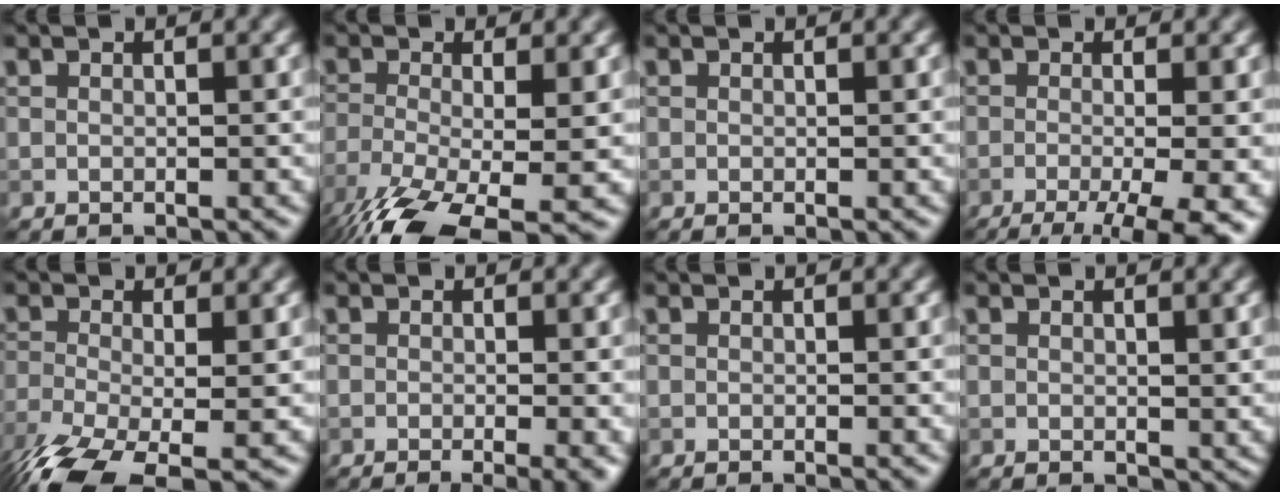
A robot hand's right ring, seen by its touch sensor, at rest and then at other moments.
{"total": 10.5, "force": [-5.8, 3.5, 7.9], "torque": [-0.165, -0.039, -0.100]}
{"total": 0.0}
{"total": 9.9, "force": [-3.7, 3.6, 8.4], "torque": [-0.093, -0.008, -0.048]}
{"total": 9.4, "force": [-5.1, 3.6, 7.0], "torque": [-0.153, -0.041, -0.091]}
{"total": 3.9, "force": [-1.0, 1.3, 3.5], "torque": [-0.034, -0.009, -0.011]}
{"total": 0.6, "force": [-0.1, 0.2, 0.6], "torque": [-0.004, -0.003, -0.005]}
{"total": 0.8, "force": [0.4, 0.5, 0.4], "torque": [-0.004, -0.002, 0.008]}